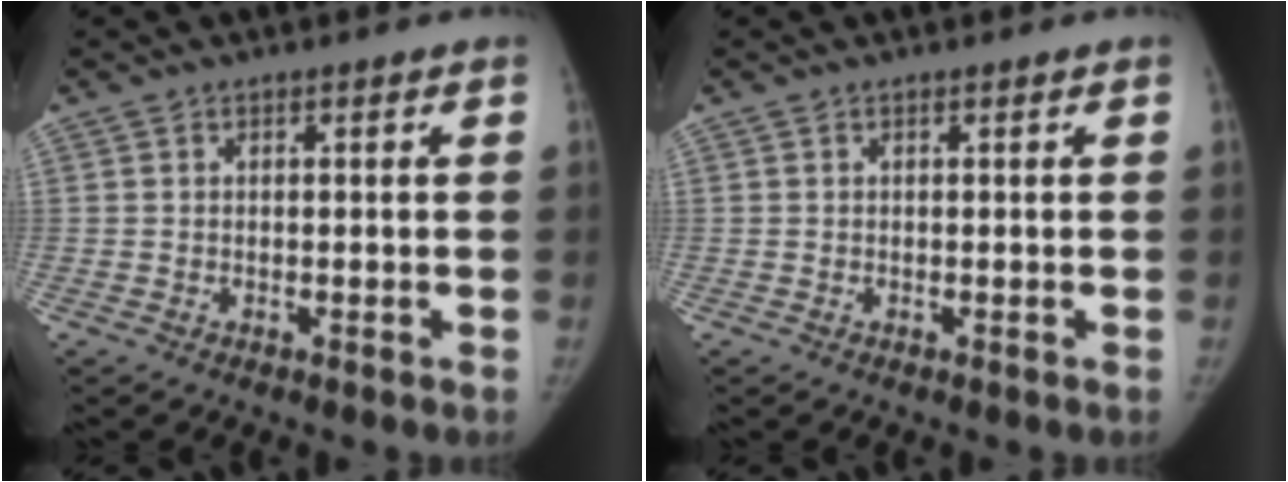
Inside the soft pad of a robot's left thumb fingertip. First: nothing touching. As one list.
[{"total": 0.0}]